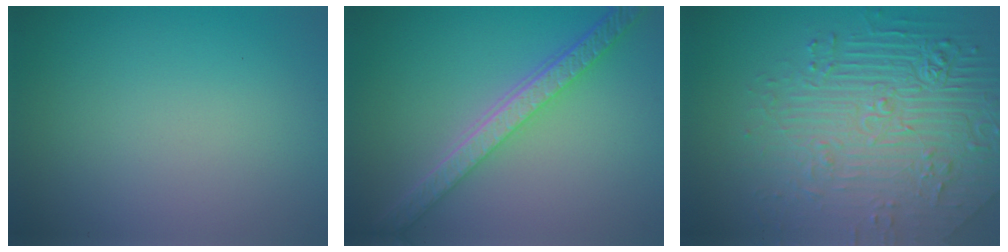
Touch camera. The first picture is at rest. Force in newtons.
{"total": 5.3, "press": 4.2, "slide": 3.3}
{"total": 7.6, "press": 5.9, "slide": 4.7}